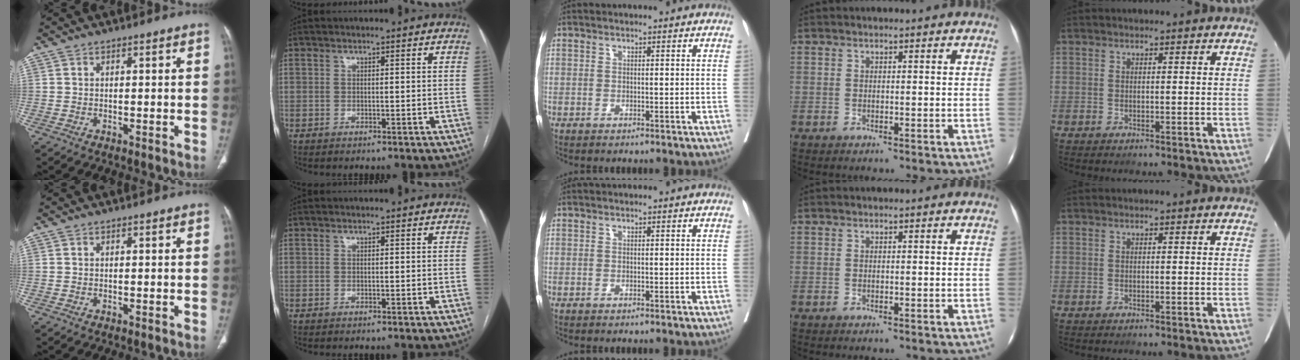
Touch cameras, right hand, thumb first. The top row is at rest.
{}